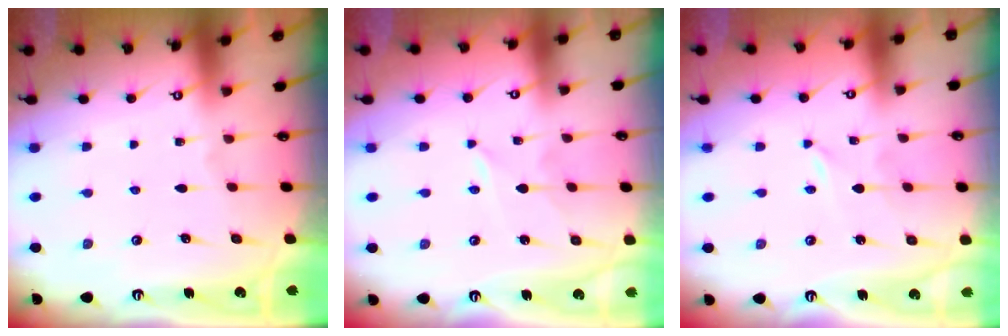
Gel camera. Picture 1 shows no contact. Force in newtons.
{"total": 1.4, "press": 1.3, "slide": 0.3}
{"total": 0.0}